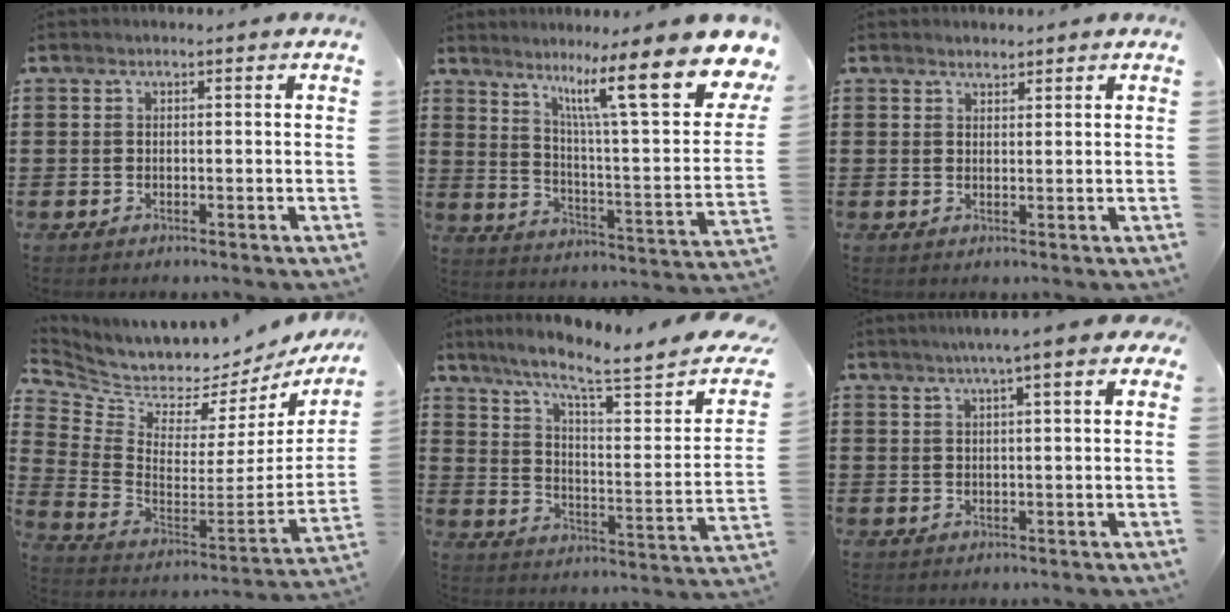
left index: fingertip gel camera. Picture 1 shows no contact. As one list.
[{"total": 16.5, "force": [10.6, 2.2, 12.5], "torque": [-0.223, -0.060, 0.164]}, {"total": 1.2, "force": [1.1, 0.3, 0.0], "torque": [-0.001, 0.003, 0.022]}, {"total": 4.0, "force": [3.6, 1.6, 0.7], "torque": [-0.045, -0.057, 0.056]}, {"total": 7.2, "force": [5.4, 0.6, 4.6], "torque": [-0.105, -0.036, 0.081]}, {"total": 3.7, "force": [1.8, 0.0, 3.2], "torque": [-0.065, 0.004, 0.029]}]